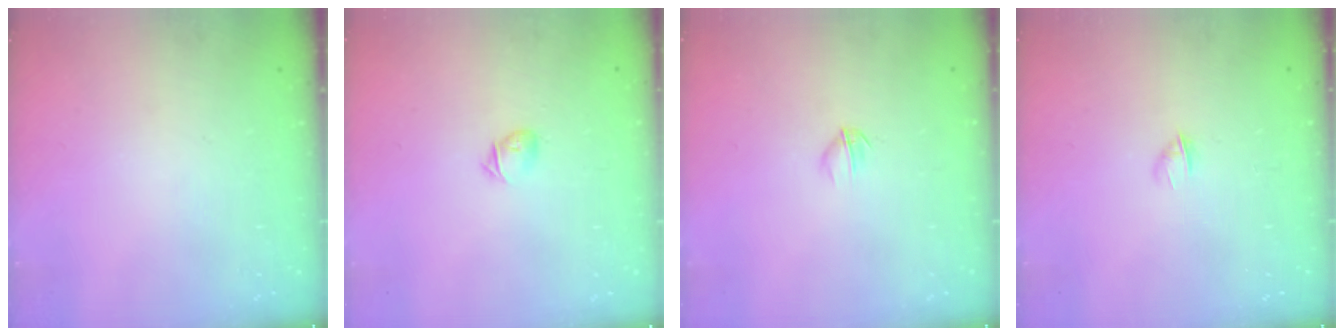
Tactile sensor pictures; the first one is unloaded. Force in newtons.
{"total": 3.7, "press": 3.6, "slide": 0.8}
{"total": 2.7, "press": 2.6, "slide": 0.8}
{"total": 2.8, "press": 2.7, "slide": 0.8}